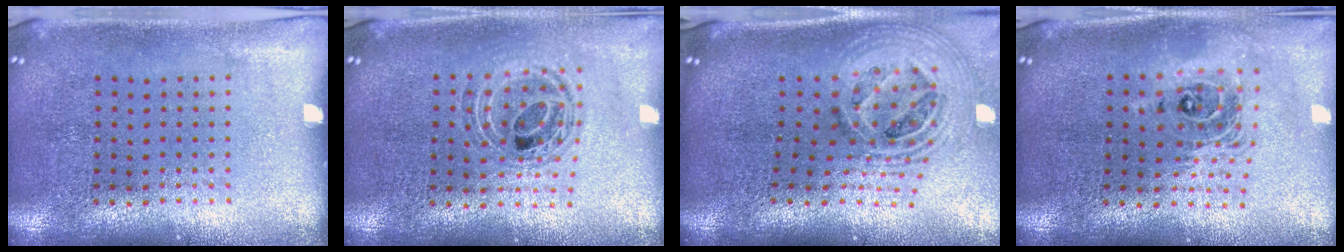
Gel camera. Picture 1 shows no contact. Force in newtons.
{"total": 0.9, "press": 0.9, "slide": 0.2}
{"total": 2.2, "press": 1.7, "slide": 1.5}
{"total": 2.0, "press": 1.5, "slide": 1.3}